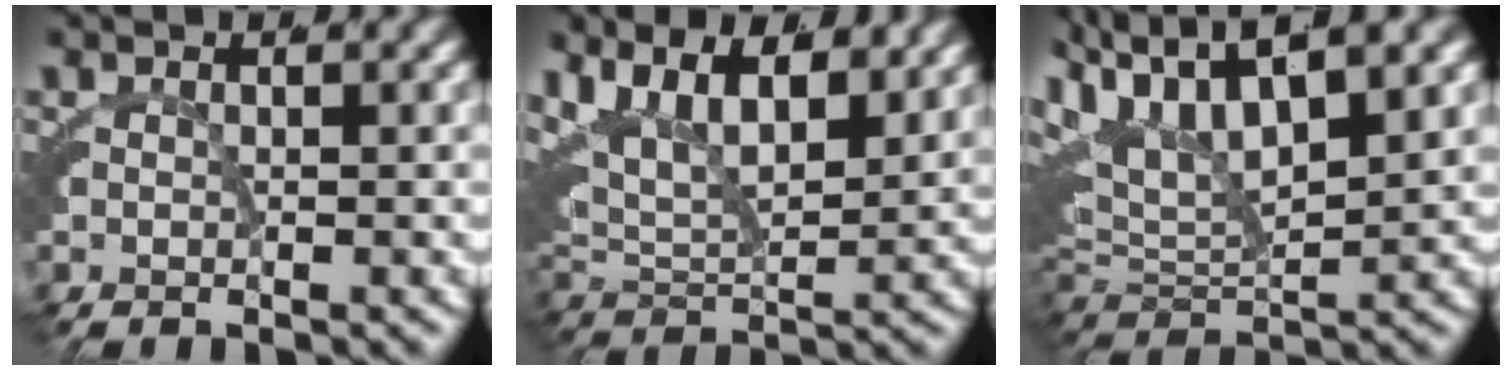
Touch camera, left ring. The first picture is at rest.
{"total": 10.3, "force": [3.8, 7.4, 6.1], "torque": [-0.121, 0.008, 0.051]}
{"total": 11.3, "force": [3.9, 7.8, 7.3], "torque": [-0.147, 0.011, 0.059]}